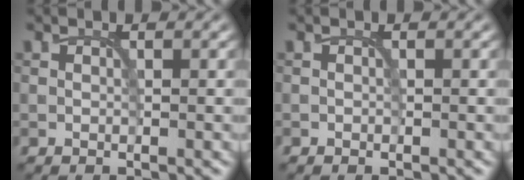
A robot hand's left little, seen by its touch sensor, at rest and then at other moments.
{"total": 0.0}